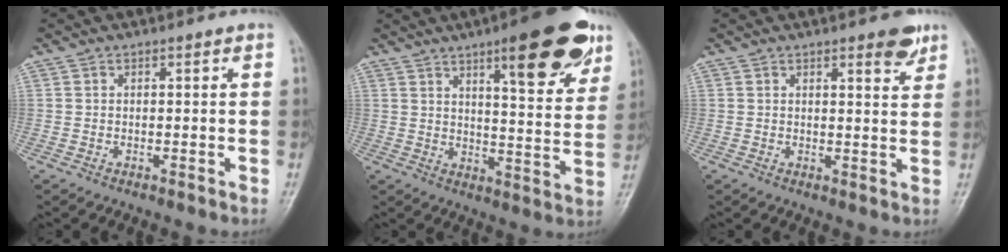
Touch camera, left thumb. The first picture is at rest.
{"total": 17.5, "force": [10.0, 4.8, 13.6], "torque": [-0.147, -0.044, 0.137]}
{"total": 4.5, "force": [2.9, 1.3, 3.2], "torque": [-0.030, -0.016, 0.034]}